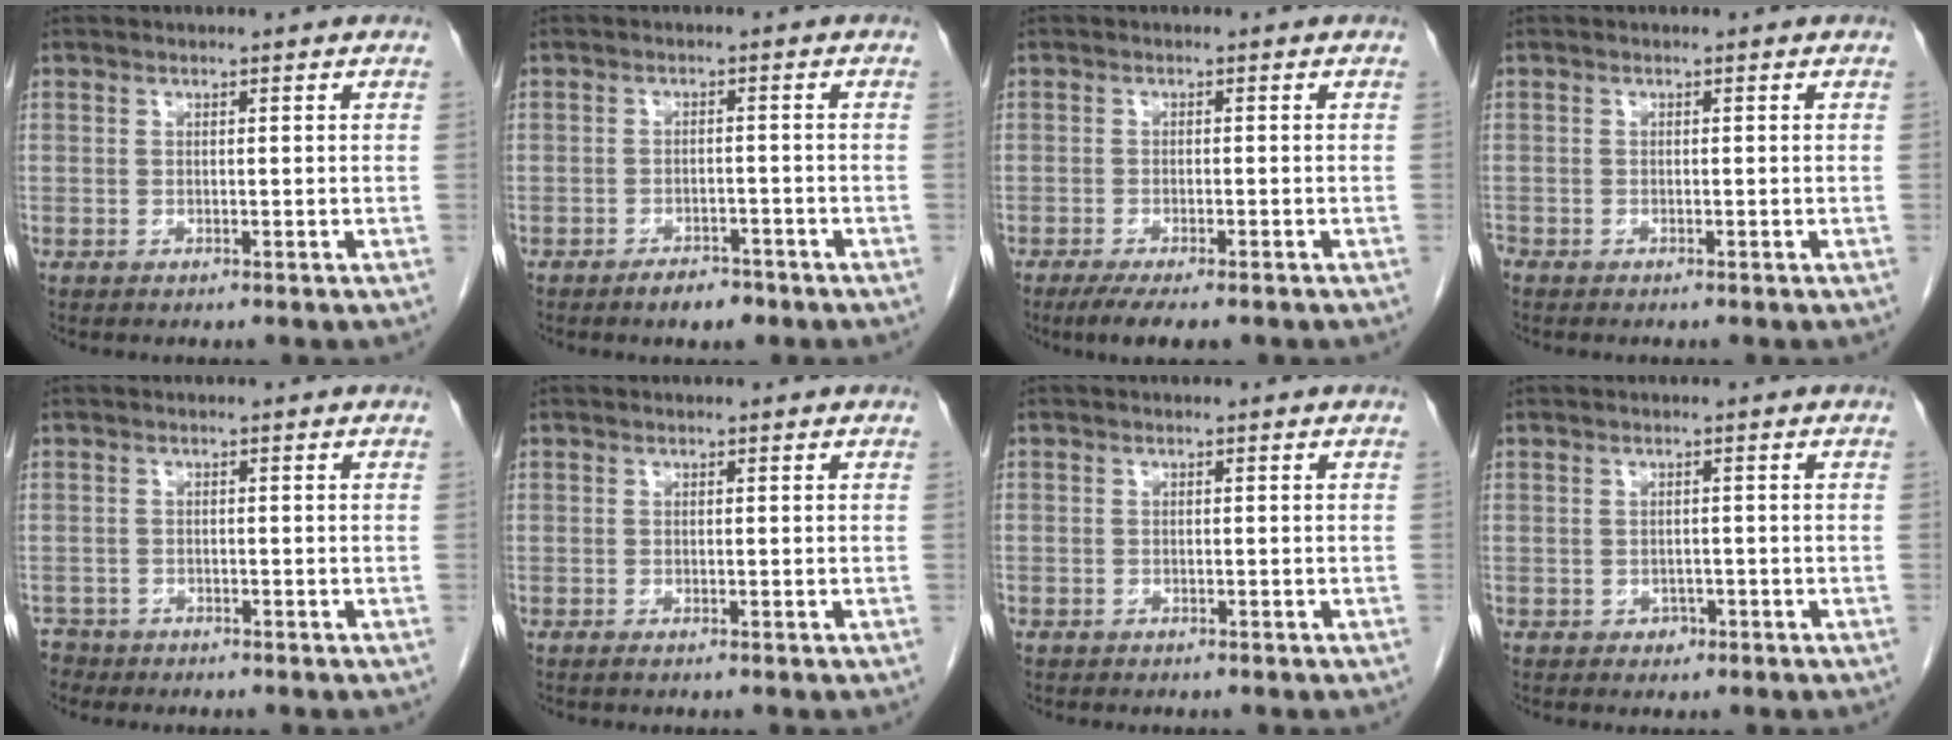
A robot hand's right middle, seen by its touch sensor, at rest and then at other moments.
{"total": 3.2, "force": [-2.5, 1.3, 1.6], "torque": [-0.028, 0.001, -0.034]}
{"total": 6.1, "force": [-4.6, 1.3, 3.9], "torque": [-0.058, -0.013, -0.069]}
{"total": 0.6, "force": [-0.6, 0.2, 0.1], "torque": [-0.008, -0.001, -0.013]}
{"total": 2.3, "force": [-2.0, 1.0, -0.6], "torque": [0.004, -0.001, -0.036]}
{"total": 0.5, "force": [-0.4, 0.0, 0.3], "torque": [-0.008, -0.001, -0.007]}
{"total": 0.8, "force": [-0.6, 0.6, 0.0], "torque": [-0.012, 0.003, -0.011]}
{"total": 1.3, "force": [-0.7, 1.0, 0.4], "torque": [-0.006, 0.003, -0.009]}